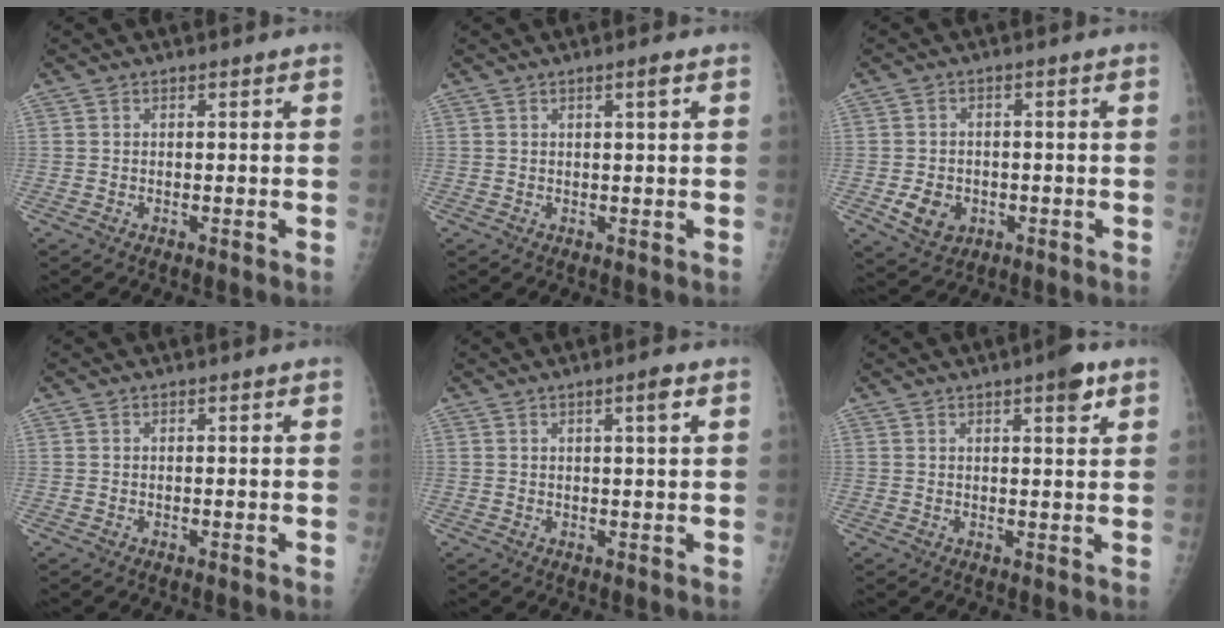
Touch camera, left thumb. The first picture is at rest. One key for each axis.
{"total": 1.7, "fx": 0.8, "fy": 0.0, "fz": 1.5, "tx": -0.026, "ty": -0.002, "tz": 0.013}
{"total": 5.8, "fx": -1.7, "fy": 4.7, "fz": 3.0, "tx": -0.040, "ty": 0.006, "tz": -0.020}
{"total": 0.0}
{"total": 2.7, "fx": 1.2, "fy": 0.1, "fz": 2.4, "tx": -0.038, "ty": -0.003, "tz": 0.018}
{"total": 4.3, "fx": 2.4, "fy": 1.1, "fz": 3.3, "tx": -0.038, "ty": -0.010, "tz": 0.029}